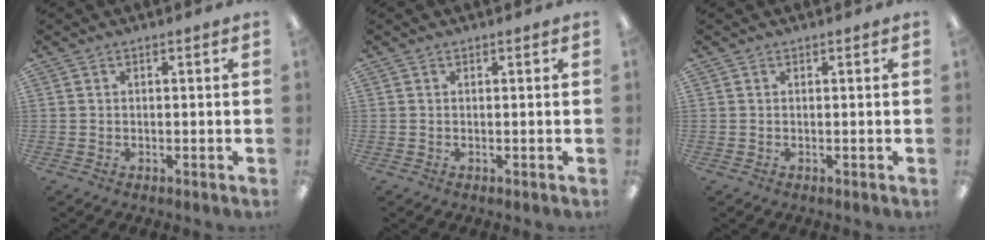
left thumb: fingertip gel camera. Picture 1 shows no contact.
{"total": 0.0}
{"total": 0.0}